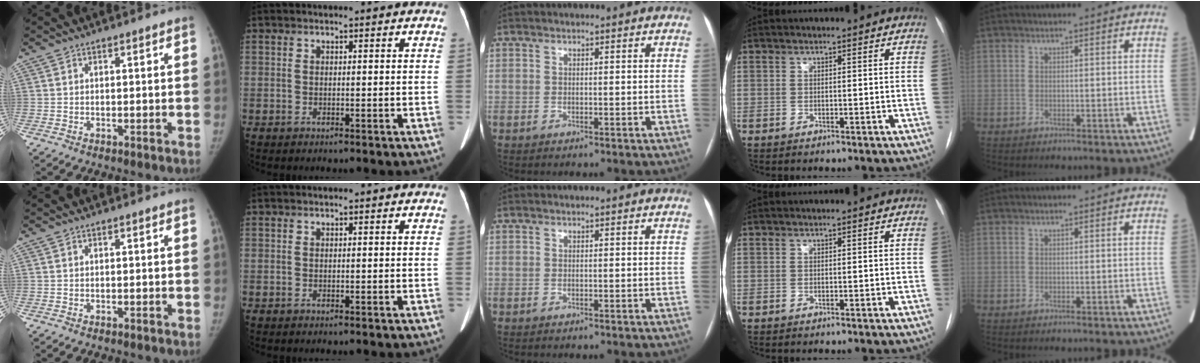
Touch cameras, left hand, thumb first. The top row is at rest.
{}